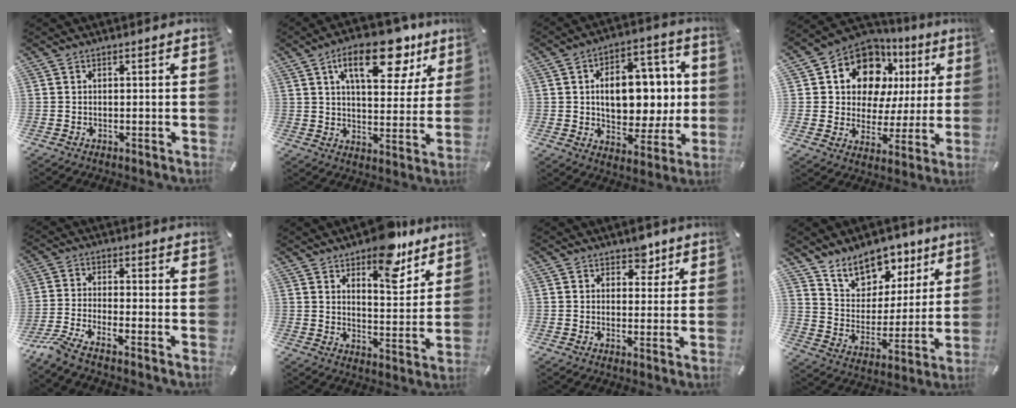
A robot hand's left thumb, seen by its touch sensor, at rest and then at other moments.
{"total": 18.6, "force": [10.2, 9.0, 12.6], "torque": [-0.181, -0.043, 0.165]}
{"total": 15.3, "force": [1.3, 10.4, 11.1], "torque": [-0.149, 0.003, 0.029]}
{"total": 13.8, "force": [7.0, 10.3, 6.0], "torque": [-0.109, -0.040, 0.132]}
{"total": 5.4, "force": [-4.4, 0.3, 3.1], "torque": [-0.075, -0.010, -0.087]}
{"total": 12.7, "force": [9.3, 5.8, 6.4], "torque": [-0.074, -0.063, 0.162]}
{"total": 5.0, "force": [3.2, 3.4, 1.7], "torque": [0.004, -0.016, 0.049]}
{"total": 12.0, "force": [9.6, 7.0, 1.9], "torque": [-0.036, -0.086, 0.178]}